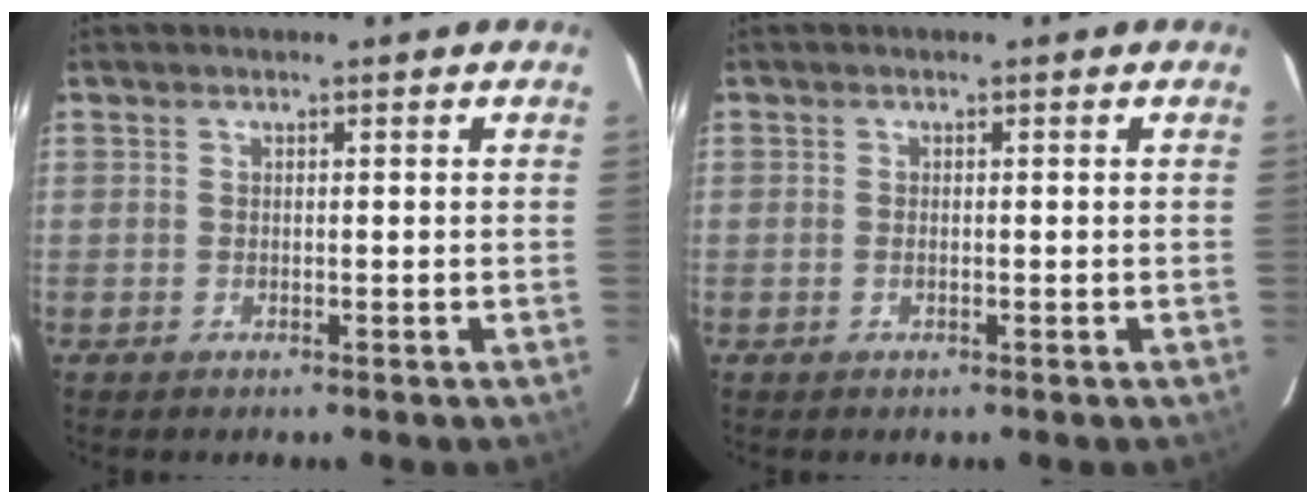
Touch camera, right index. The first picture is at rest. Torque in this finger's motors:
{"motor_torque": [-0.08, 0.00, -0.04, 0.00]}